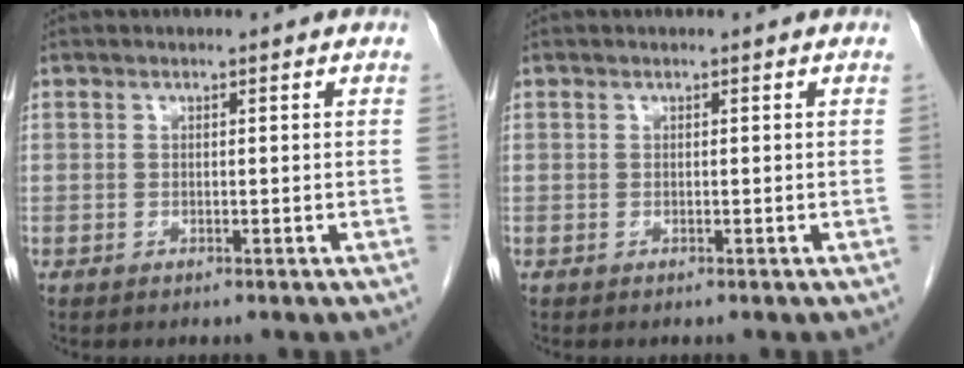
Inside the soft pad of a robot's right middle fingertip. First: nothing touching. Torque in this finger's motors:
{"motor_torque": [-0.05, -0.31, 0.04, 0.00]}